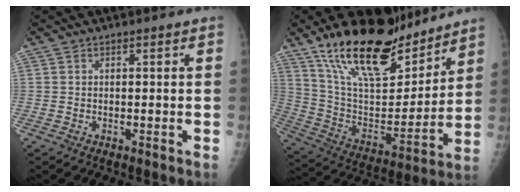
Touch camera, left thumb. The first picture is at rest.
{"total": 23.9, "force": [17.7, 8.9, 13.3], "torque": [-0.188, -0.086, 0.311]}